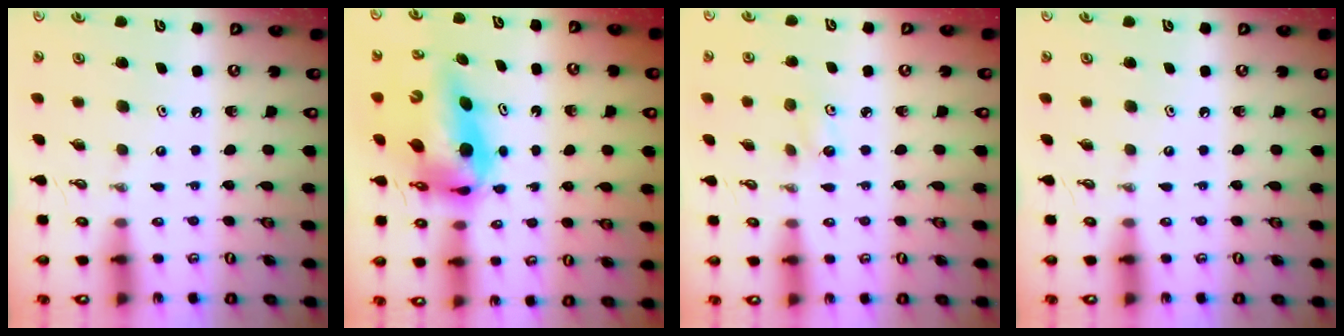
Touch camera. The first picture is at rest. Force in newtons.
{"total": 8.9, "press": 8.9, "slide": 0.8}
{"total": 4.7, "press": 4.6, "slide": 0.9}
{"total": 0.0}